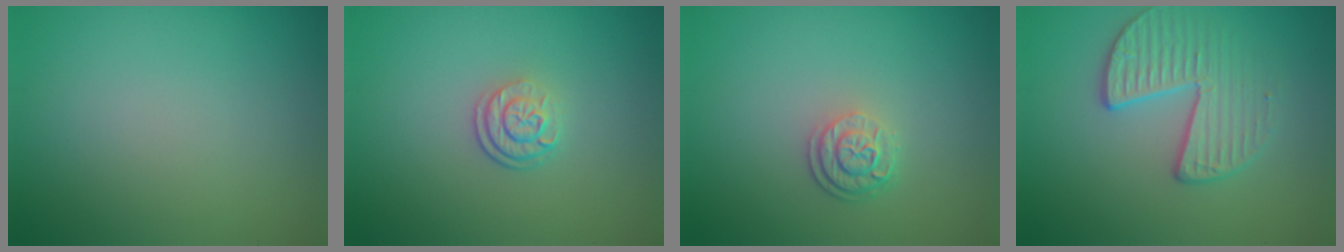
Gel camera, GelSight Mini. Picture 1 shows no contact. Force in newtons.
{"total": 2.6, "press": 1.9, "slide": 1.8}
{"total": 2.5, "press": 1.9, "slide": 1.6}
{"total": 3.3, "press": 2.9, "slide": 1.6}